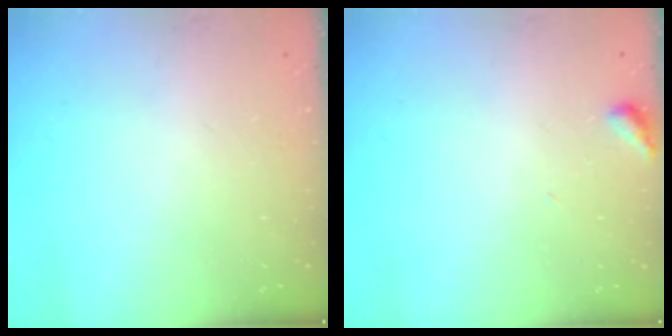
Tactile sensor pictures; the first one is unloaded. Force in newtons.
{"total": 2.9, "press": 2.9, "slide": 0.3}